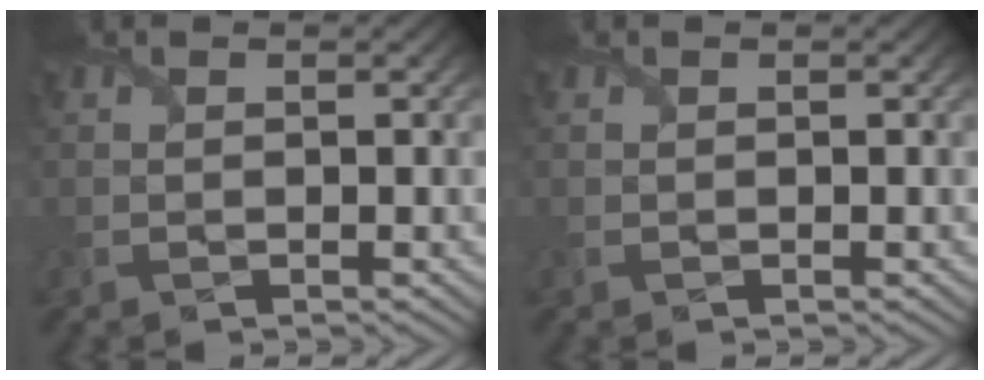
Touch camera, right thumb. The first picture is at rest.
{"total": 0.0}